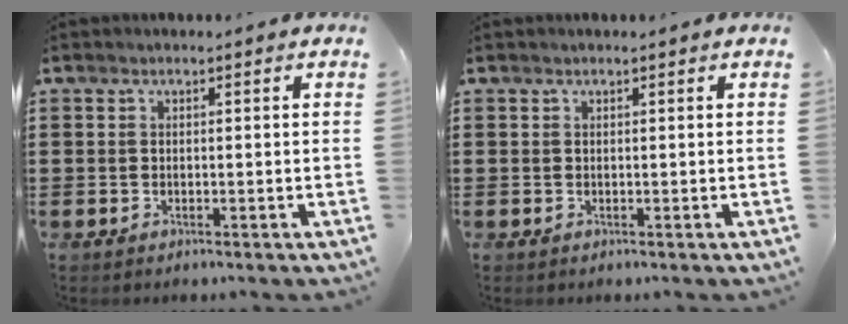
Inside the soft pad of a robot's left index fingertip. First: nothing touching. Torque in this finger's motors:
{"motor_torque": [-0.46, -0.38, -0.24, -0.02]}